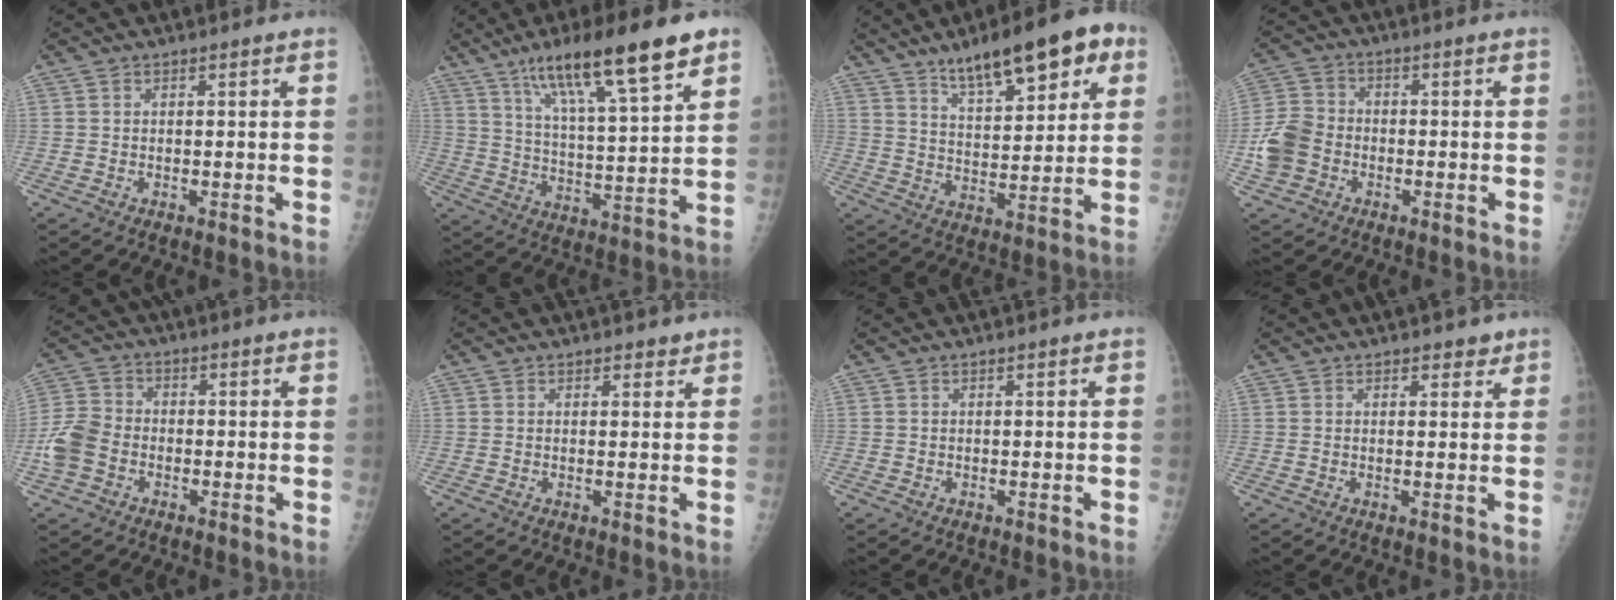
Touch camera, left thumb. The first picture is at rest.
{"total": 19.0, "force": [11.8, 3.3, 14.5], "torque": [-0.225, -0.041, 0.198]}
{"total": 16.4, "force": [9.5, 5.7, 12.1], "torque": [-0.142, -0.028, 0.147]}
{"total": 8.3, "force": [-2.2, 6.8, 4.2], "torque": [-0.077, 0.019, -0.047]}
{"total": 7.4, "force": [-2.4, 5.7, 4.1], "torque": [-0.084, 0.017, -0.053]}
{"total": 1.5, "force": [1.2, 0.8, 0.4], "torque": [0.008, -0.007, 0.012]}
{"total": 0.0}
{"total": 2.2, "force": [1.6, 1.3, 0.8], "torque": [0.011, -0.008, 0.016]}